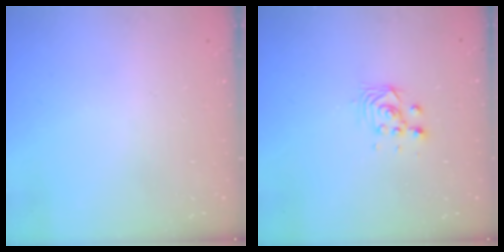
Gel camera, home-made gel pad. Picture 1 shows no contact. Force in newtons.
{"total": 2.8, "press": 2.8, "slide": 0.2}